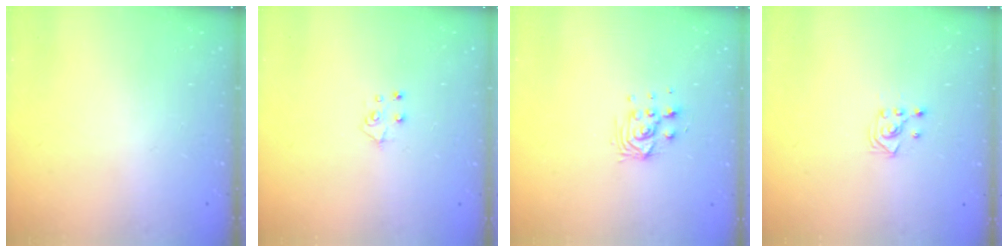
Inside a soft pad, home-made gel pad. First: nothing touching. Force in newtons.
{"total": 5.6, "press": 5.6, "slide": 0.5}
{"total": 5.9, "press": 5.9, "slide": 0.4}
{"total": 2.9, "press": 2.9, "slide": 0.3}